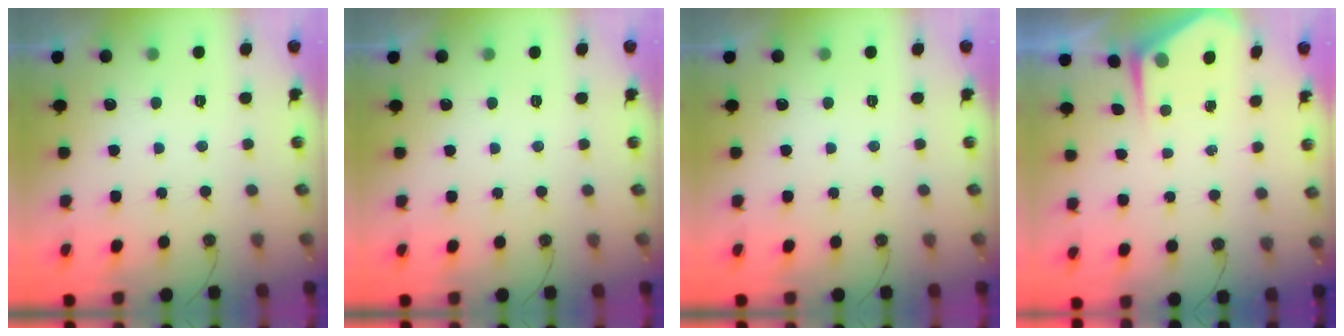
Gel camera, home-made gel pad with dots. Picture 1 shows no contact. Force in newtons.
{"total": 0.0}
{"total": 0.0}
{"total": 4.4, "press": 4.3, "slide": 0.4}